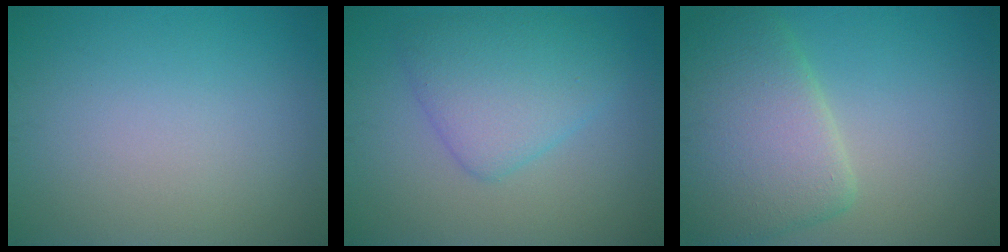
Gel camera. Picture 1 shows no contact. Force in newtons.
{"total": 4.8, "press": 4.8, "slide": 0.3}
{"total": 7.1, "press": 7.1, "slide": 0.8}